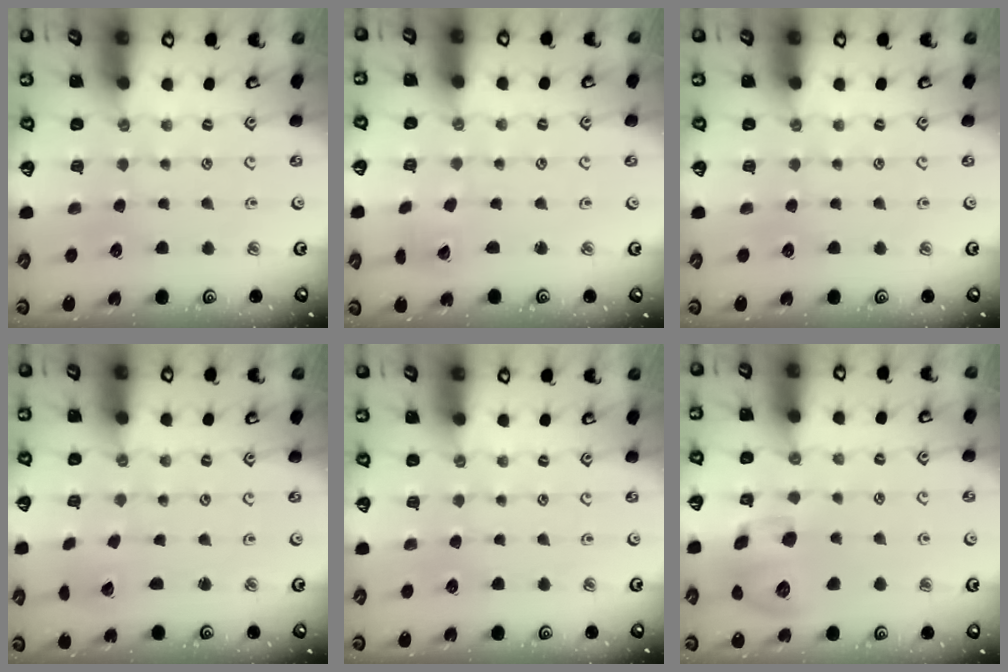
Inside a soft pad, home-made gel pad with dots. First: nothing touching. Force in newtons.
{"total": 2.6, "press": 2.6, "slide": 0.3}
{"total": 0.0}
{"total": 2.3, "press": 2.3, "slide": 0.1}
{"total": 0.0}
{"total": 12.5, "press": 12.4, "slide": 1.8}